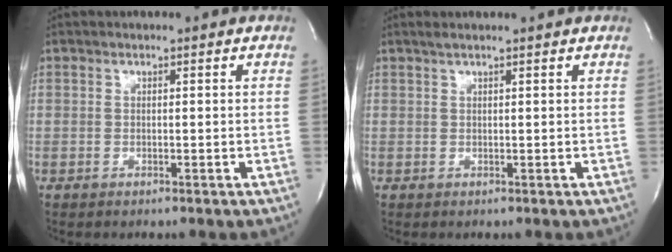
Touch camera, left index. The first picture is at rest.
{"total": 2.5, "force": [2.0, -0.3, 1.4], "torque": [-0.021, 0.022, 0.037]}